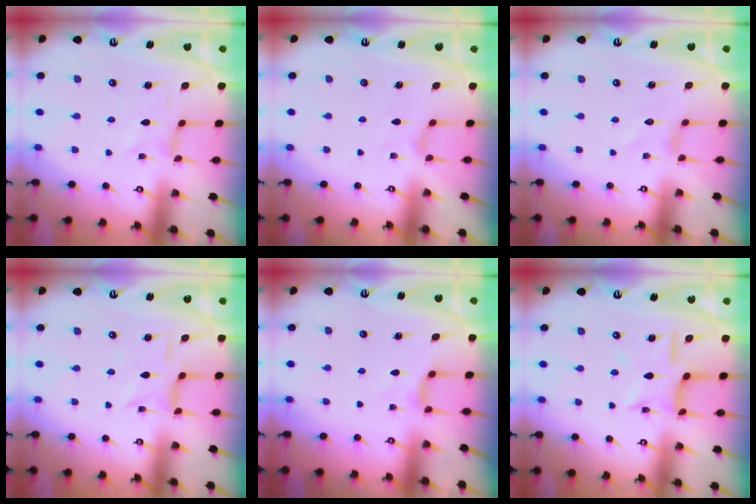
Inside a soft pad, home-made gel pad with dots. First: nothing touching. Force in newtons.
{"total": 0.8, "press": 0.8, "slide": 0.2}
{"total": 0.0}
{"total": 2.9, "press": 2.9, "slide": 0.2}
{"total": 3.8, "press": 3.8, "slide": 0.6}
{"total": 9.3, "press": 9.3, "slide": 0.7}